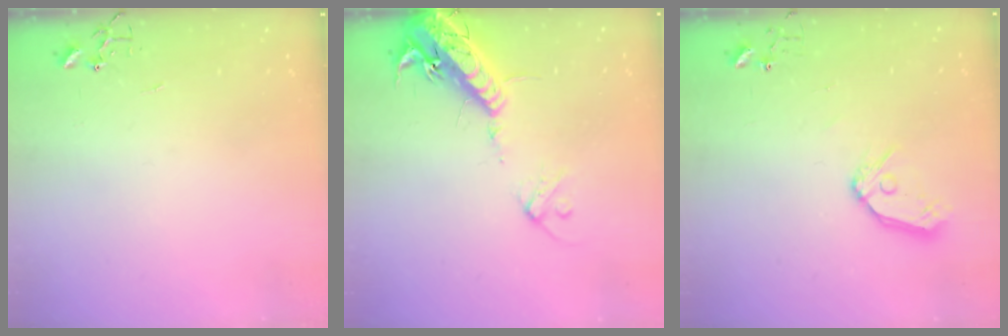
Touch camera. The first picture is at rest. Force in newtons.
{"total": 17.8, "press": 17.4, "slide": 3.8}
{"total": 9.9, "press": 9.8, "slide": 1.3}